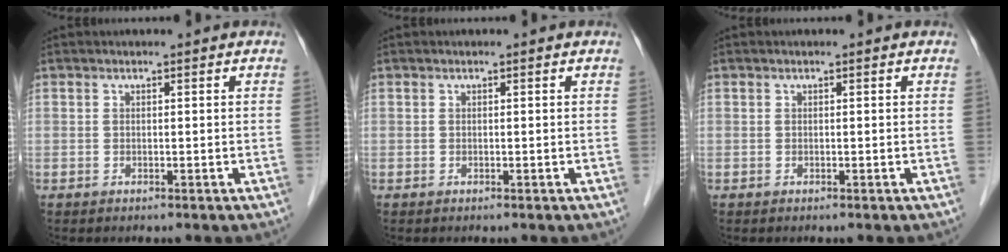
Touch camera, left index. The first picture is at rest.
{"total": 0.0}
{"total": 0.0}